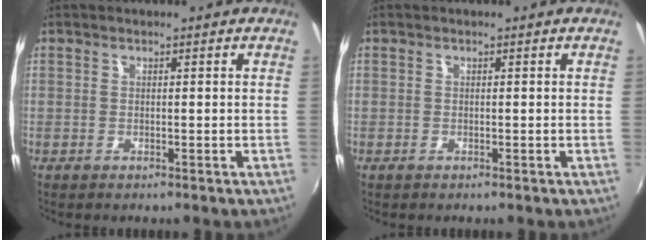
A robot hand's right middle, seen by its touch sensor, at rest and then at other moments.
{"total": 0.0}